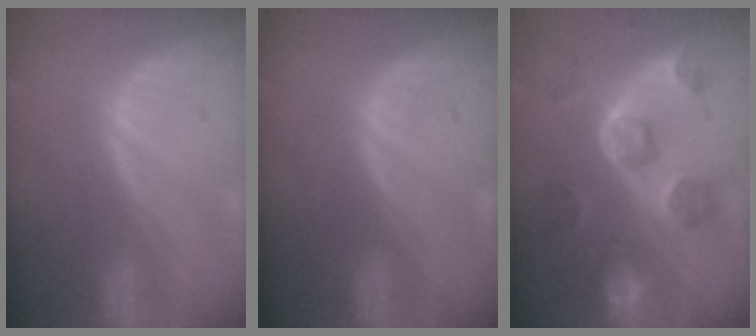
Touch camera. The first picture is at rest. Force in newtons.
{"total": 0.0}
{"total": 8.3, "press": 8.2, "slide": 1.2}